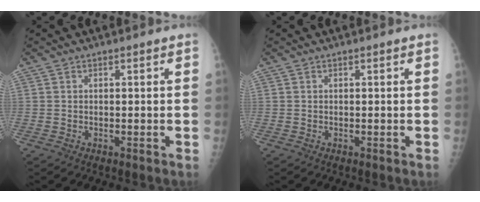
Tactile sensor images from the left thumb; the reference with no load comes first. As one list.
[{"total": 0.0}]